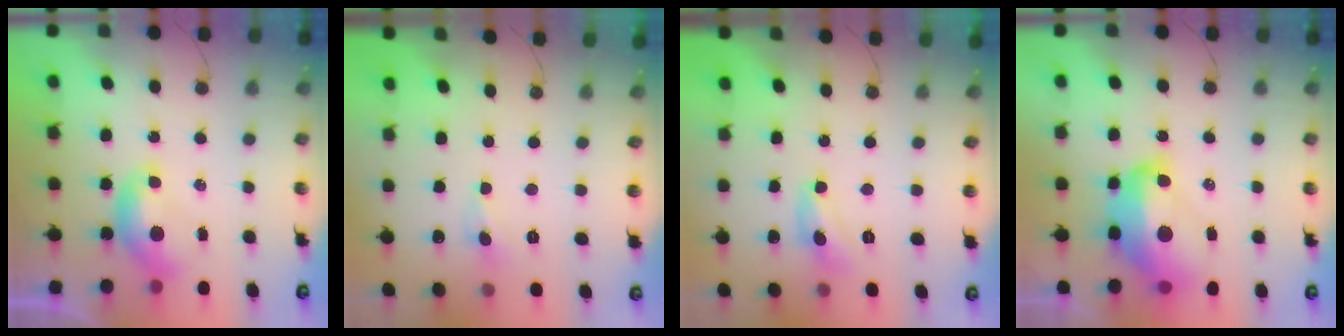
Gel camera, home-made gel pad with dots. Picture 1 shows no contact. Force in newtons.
{"total": 2.5, "press": 2.4, "slide": 0.8}
{"total": 6.9, "press": 6.9, "slide": 0.5}
{"total": 12.2, "press": 12.1, "slide": 1.3}